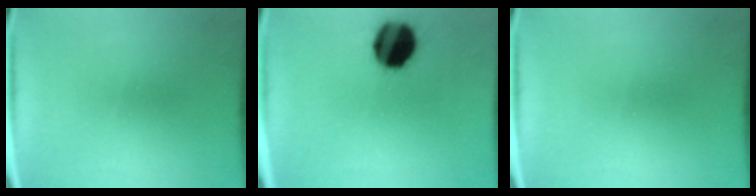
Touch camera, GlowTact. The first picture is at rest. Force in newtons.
{"total": 14.9}
{"total": 0.0}